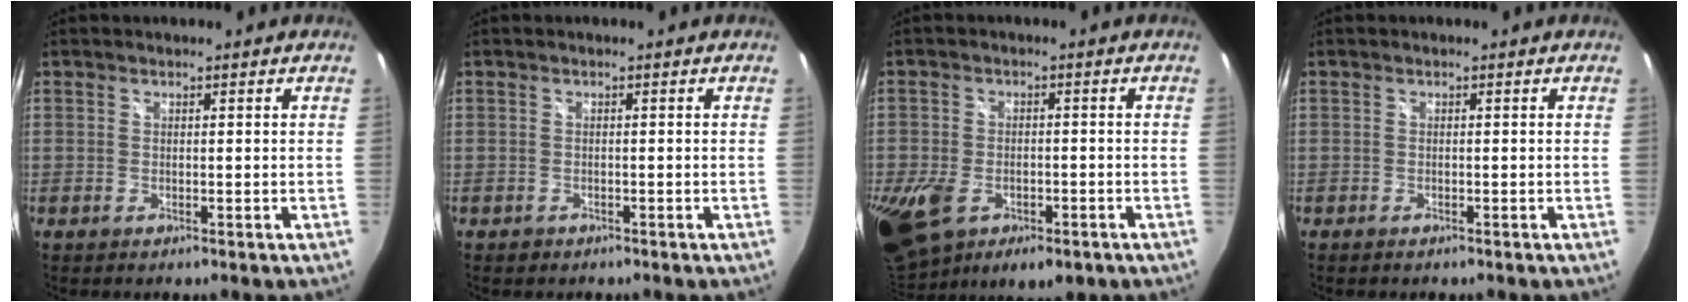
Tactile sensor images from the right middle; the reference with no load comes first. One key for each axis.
{"total": 1.1, "fx": -0.7, "fy": 0.8, "fz": 0.1, "tx": -0.006, "ty": -0.002, "tz": -0.009}
{"total": 17.6, "fx": -6.6, "fy": 11.5, "fz": 11.6, "tx": -0.284, "ty": -0.042, "tz": -0.094}
{"total": 0.5, "fx": -0.5, "fy": 0.2, "fz": 0.1, "tx": -0.004, "ty": -0.003, "tz": -0.010}